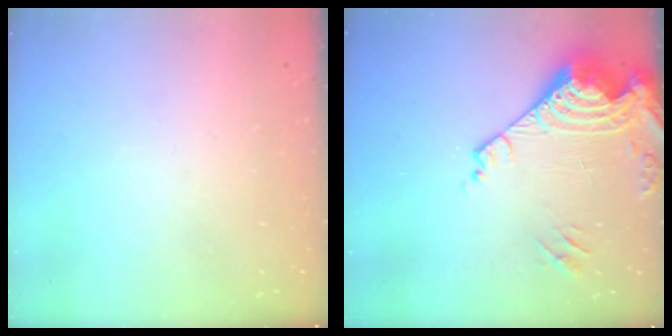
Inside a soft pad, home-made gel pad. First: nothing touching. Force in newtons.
{"total": 19.0, "press": 18.8, "slide": 2.5}